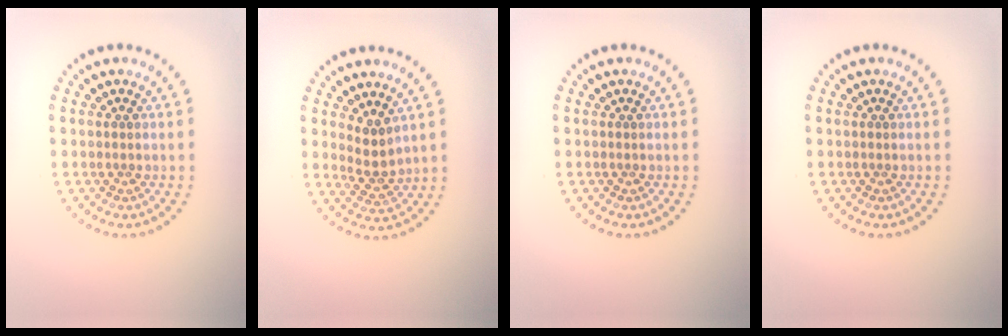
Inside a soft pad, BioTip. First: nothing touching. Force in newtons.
{"total": 2.3, "press": 1.7, "slide": 1.5}
{"total": 0.0}
{"total": 0.0}